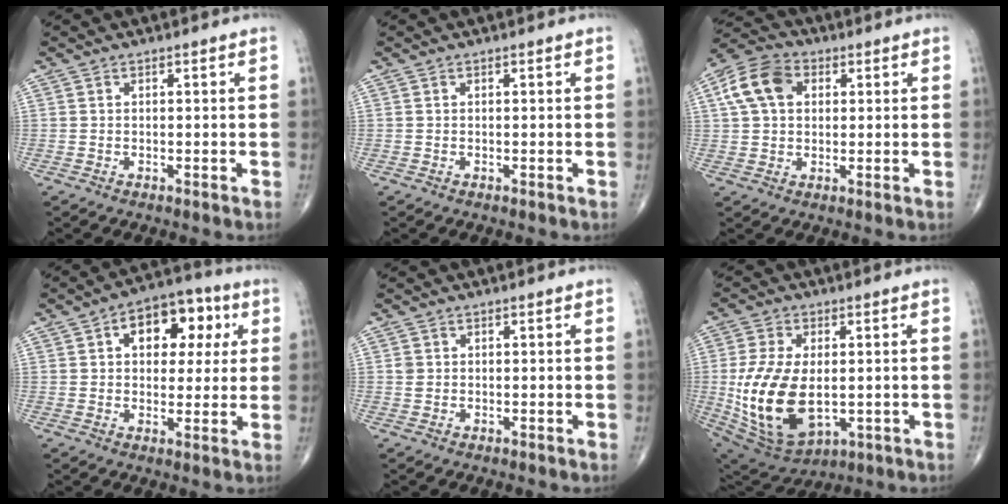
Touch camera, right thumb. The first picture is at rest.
{"total": 0.0}
{"total": 9.9, "force": [2.7, 7.0, 6.4], "torque": [-0.116, 0.016, 0.040]}
{"total": 12.8, "force": [3.9, 8.0, 9.1], "torque": [-0.080, 0.011, 0.051]}
{"total": 1.2, "force": [0.2, 1.1, 0.4], "torque": [-0.003, 0.001, 0.005]}
{"total": 18.0, "force": [-1.4, 10.3, 14.7], "torque": [-0.289, -0.015, -0.002]}